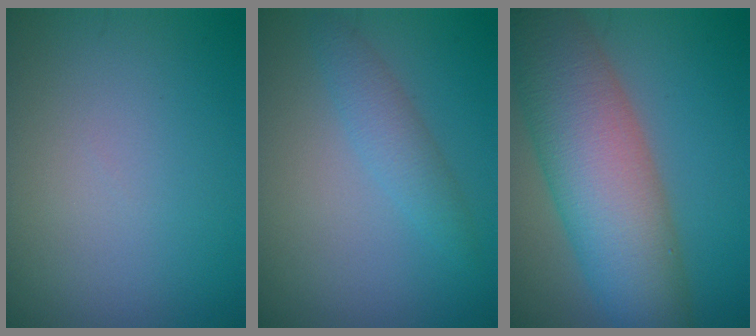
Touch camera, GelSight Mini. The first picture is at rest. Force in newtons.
{"total": 2.2, "press": 2.2, "slide": 0.1}
{"total": 10.6, "press": 10.6, "slide": 0.5}